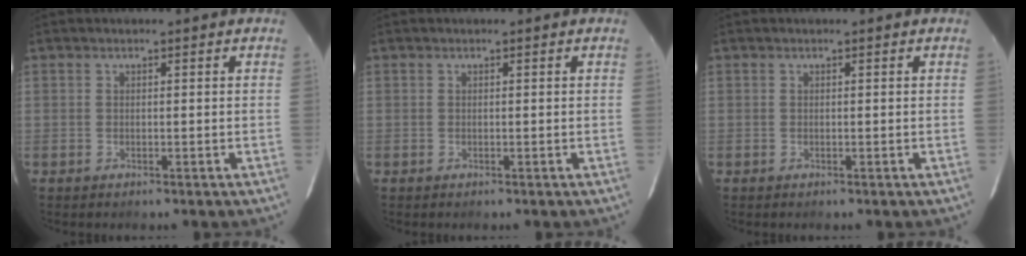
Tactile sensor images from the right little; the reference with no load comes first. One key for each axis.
{"total": 0.0}
{"total": 0.0}